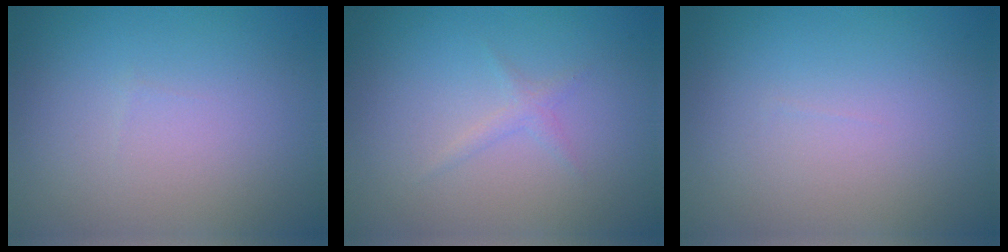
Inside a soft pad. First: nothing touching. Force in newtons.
{"total": 1.0, "press": 1.0, "slide": 0.1}
{"total": 0.0}